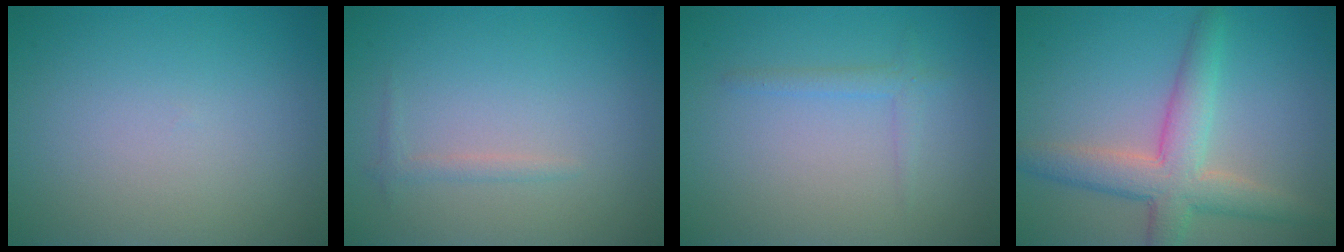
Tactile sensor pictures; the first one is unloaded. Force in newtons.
{"total": 0.9, "press": 0.9, "slide": 0.1}
{"total": 1.3, "press": 1.3, "slide": 0.1}
{"total": 5.4, "press": 5.4, "slide": 0.3}